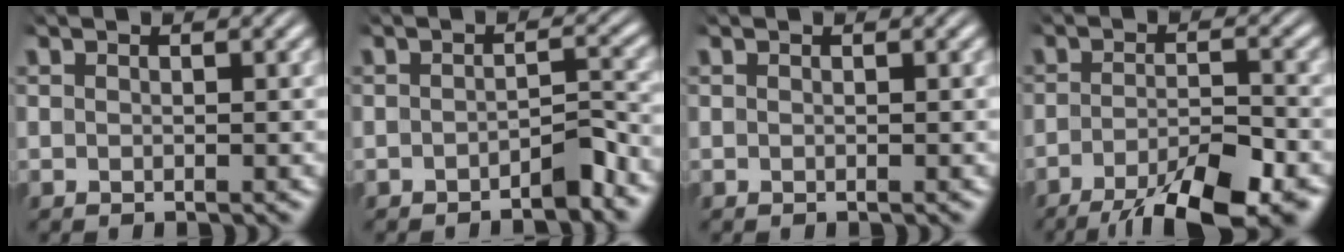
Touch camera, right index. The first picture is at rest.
{"total": 2.2, "force": [-1.8, -0.1, 1.2], "torque": [-0.013, -0.001, -0.033]}
{"total": 0.0}
{"total": 9.0, "force": [-6.2, 2.9, 5.9], "torque": [-0.085, -0.023, -0.089]}